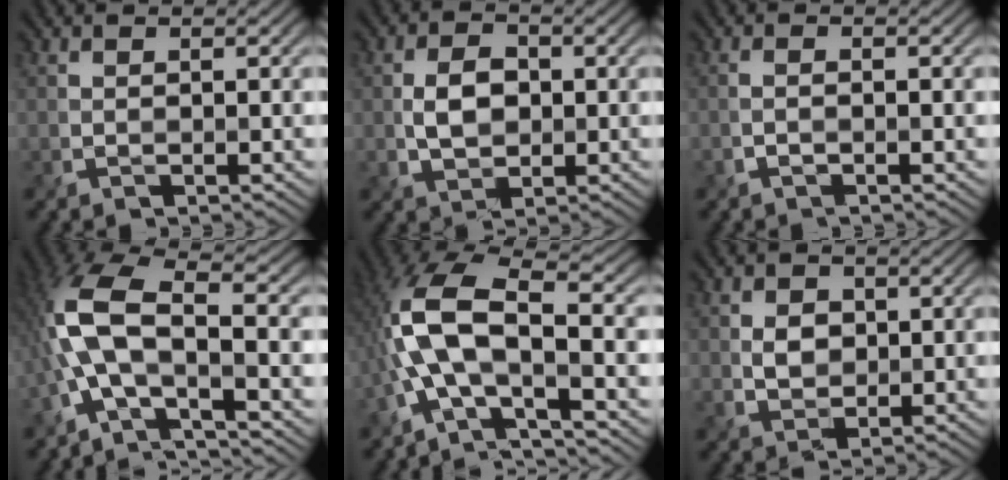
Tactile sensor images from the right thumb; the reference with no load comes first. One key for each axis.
{"total": 3.8, "fx": -0.2, "fy": 2.8, "fz": 2.6, "tx": -0.055, "ty": -0.001, "tz": -0.006}
{"total": 0.8, "fx": -0.7, "fy": 0.1, "fz": 0.4, "tx": -0.008, "ty": -0.002, "tz": -0.016}
{"total": 10.4, "fx": -2.3, "fy": 3.8, "fz": 9.4, "tx": -0.216, "ty": 0.013, "tz": -0.063}
{"total": 11.6, "fx": -2.3, "fy": 4.4, "fz": 10.5, "tx": -0.236, "ty": 0.011, "tz": -0.059}
{"total": 2.4, "fx": 0.2, "fy": 2.1, "fz": 1.1, "tx": -0.027, "ty": -0.004, "tz": 0.003}